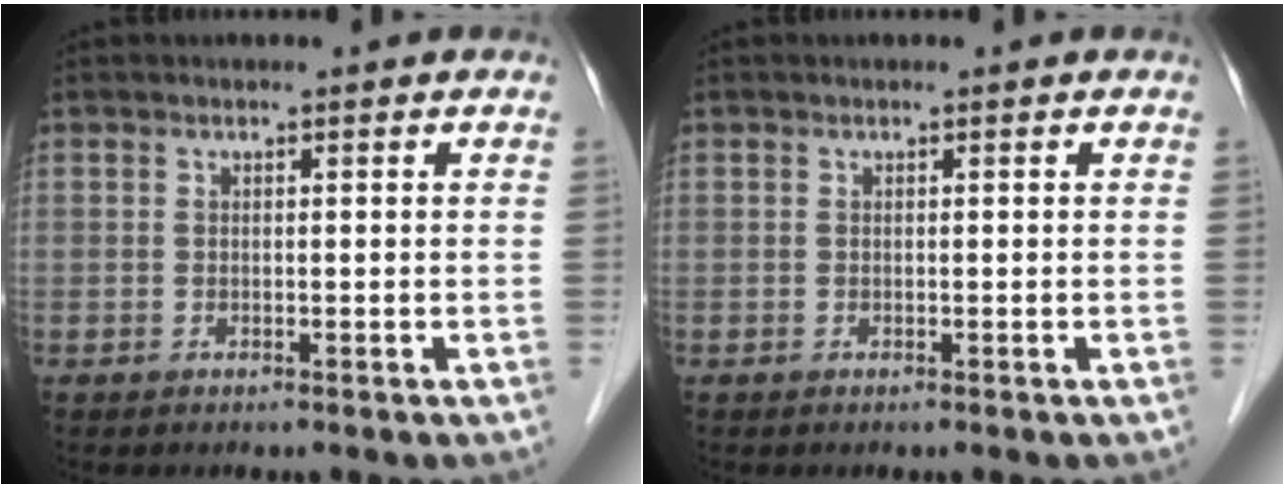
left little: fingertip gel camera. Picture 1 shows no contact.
{"total": 0.0}